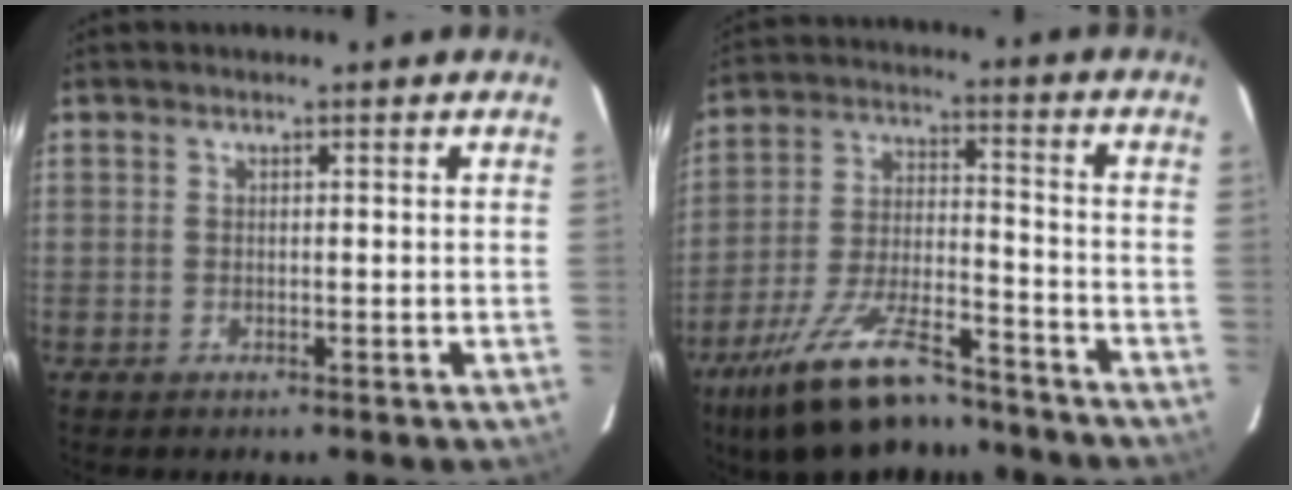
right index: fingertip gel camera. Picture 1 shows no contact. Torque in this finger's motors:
{"motor_torque": [1.22, -0.91, 0.53, 0.10]}